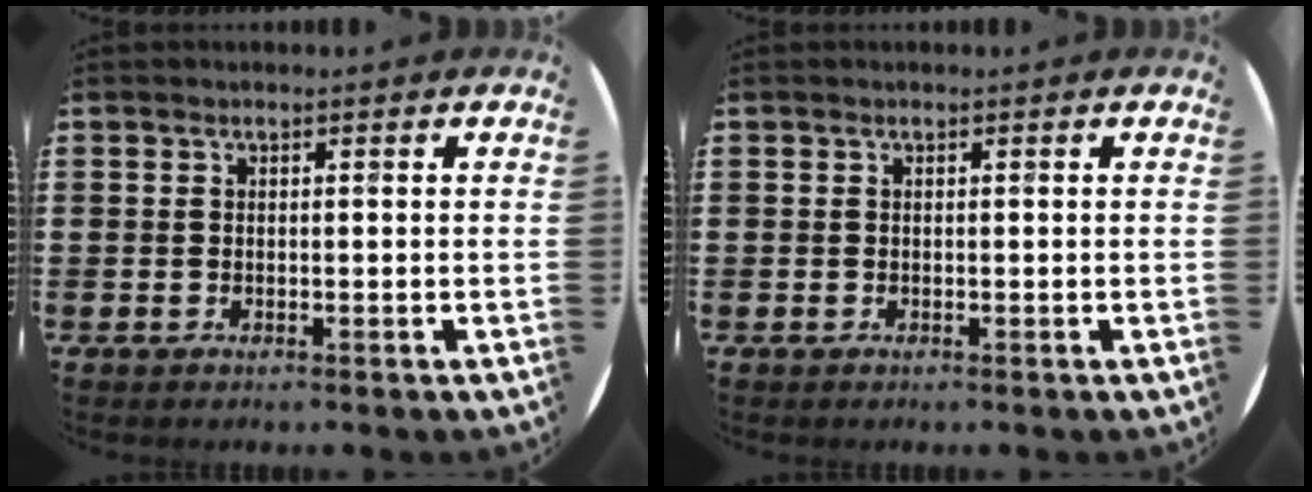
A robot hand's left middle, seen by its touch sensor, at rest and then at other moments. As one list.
[{"total": 0.0}]